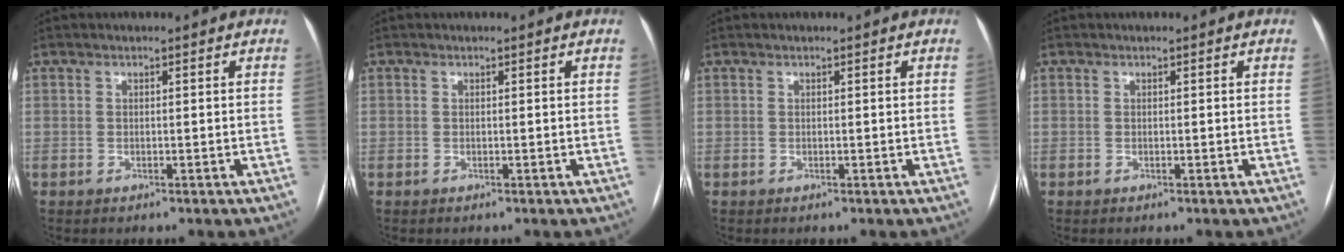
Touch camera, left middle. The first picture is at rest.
{"total": 0.0}
{"total": 0.0}
{"total": 0.0}